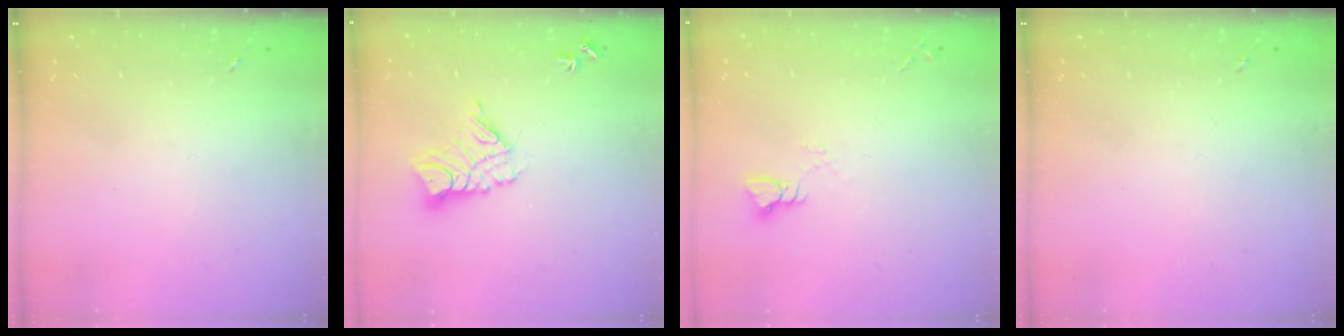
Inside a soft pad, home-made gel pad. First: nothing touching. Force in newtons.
{"total": 11.1, "press": 11.0, "slide": 1.0}
{"total": 3.8, "press": 3.8, "slide": 0.4}
{"total": 0.0}